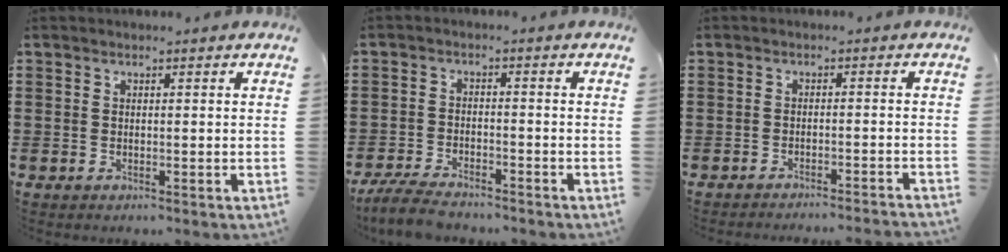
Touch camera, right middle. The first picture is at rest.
{"total": 5.1, "force": [-4.6, 1.0, 2.0], "torque": [-0.051, -0.003, -0.095]}
{"total": 2.0, "force": [-1.9, -0.4, 0.3], "torque": [-0.005, 0.004, -0.040]}